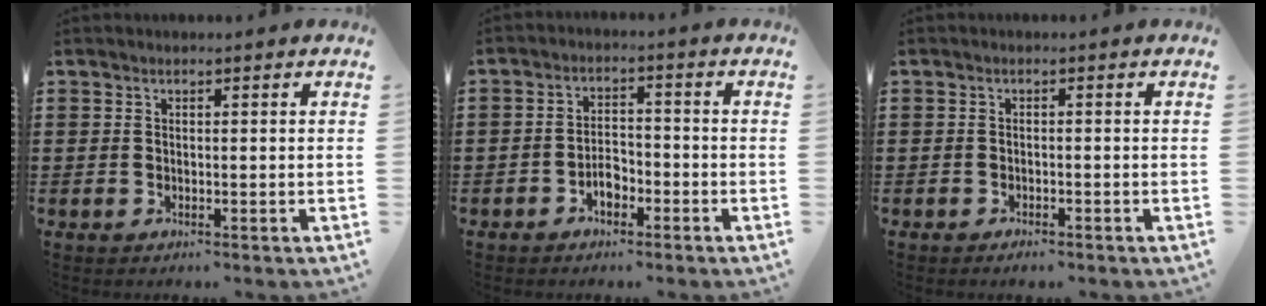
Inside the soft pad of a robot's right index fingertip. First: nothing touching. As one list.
[{"total": 3.4, "force": [-2.0, 1.9, 2.0], "torque": [-0.038, 0.006, -0.040]}, {"total": 1.0, "force": [-1.0, -0.1, 0.1], "torque": [-0.004, -0.003, -0.020]}]